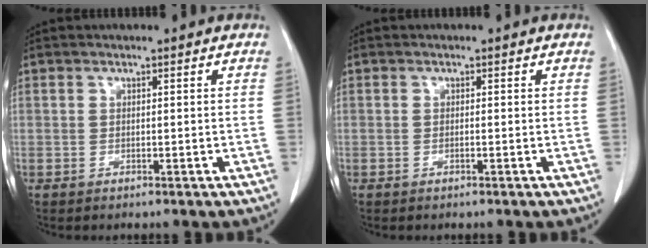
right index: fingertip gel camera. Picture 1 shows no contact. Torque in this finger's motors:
{"motor_torque": [-0.16, 0.12, -0.02, -0.01]}